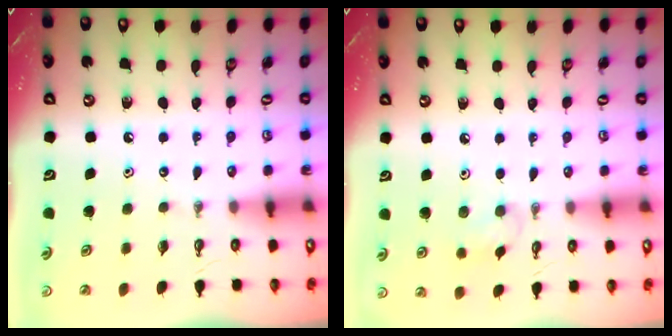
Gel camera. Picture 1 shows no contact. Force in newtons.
{"total": 5.8, "press": 5.7, "slide": 1.1}